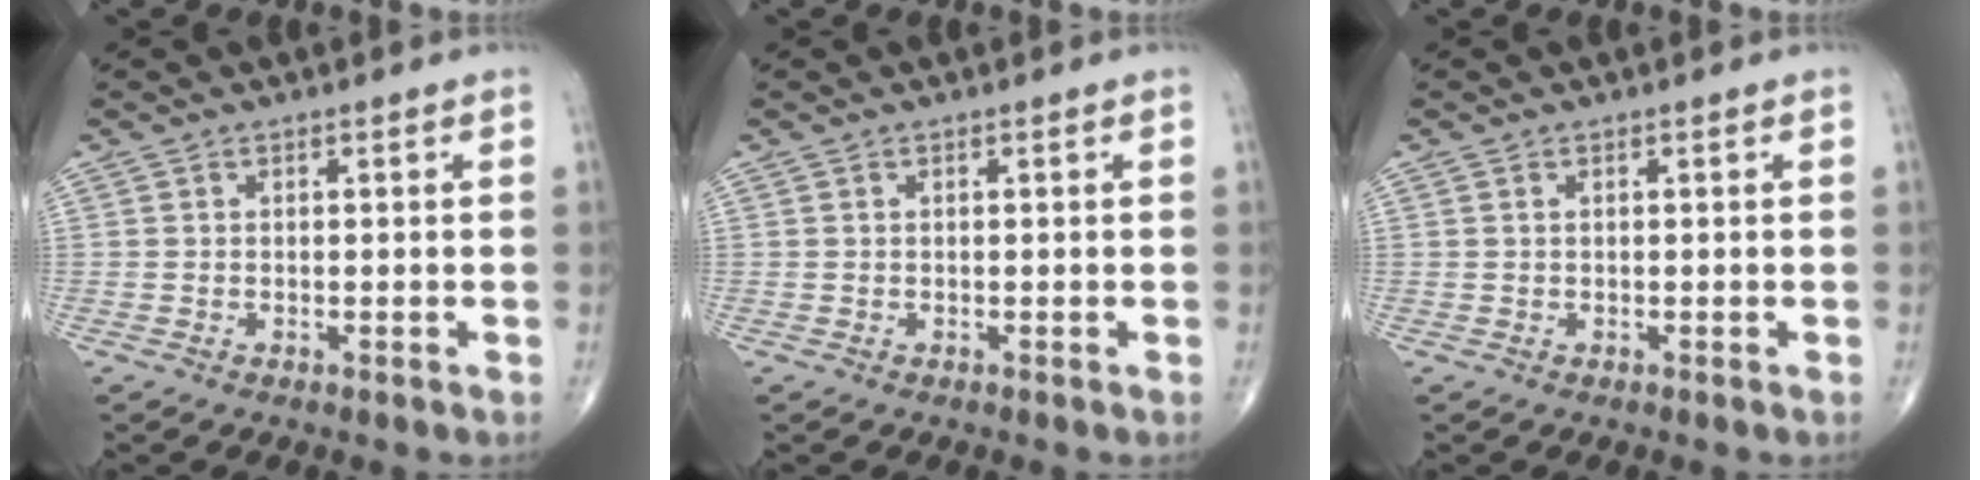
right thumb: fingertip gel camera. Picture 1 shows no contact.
{"total": 0.0}
{"total": 0.0}